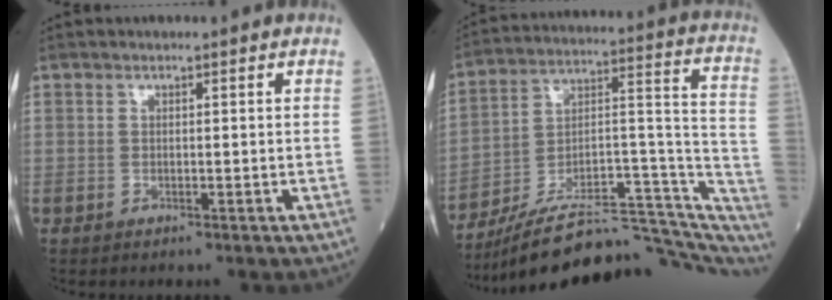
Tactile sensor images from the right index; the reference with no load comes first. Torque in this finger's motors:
{"motor_torque": [-0.05, -2.10, 0.82, 0.18]}